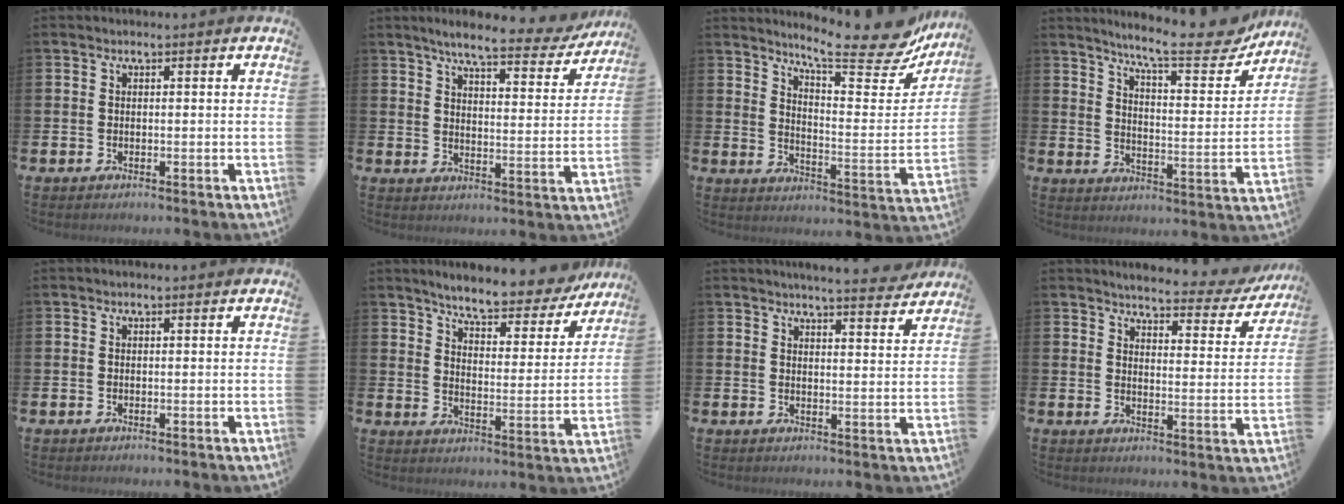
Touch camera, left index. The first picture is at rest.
{"total": 6.7, "force": [6.0, 1.0, 2.9], "torque": [-0.061, -0.035, 0.096]}
{"total": 11.2, "force": [9.7, 1.8, 5.3], "torque": [-0.089, -0.073, 0.162]}
{"total": 10.4, "force": [9.2, 1.4, 4.6], "torque": [-0.092, -0.059, 0.153]}
{"total": 0.0}
{"total": 6.6, "force": [6.2, 1.0, 2.1], "torque": [-0.066, -0.044, 0.102]}
{"total": 5.1, "force": [5.0, -0.2, 0.9], "torque": [-0.014, -0.036, 0.085]}
{"total": 3.9, "force": [3.7, 0.8, 0.9], "torque": [-0.029, -0.031, 0.054]}